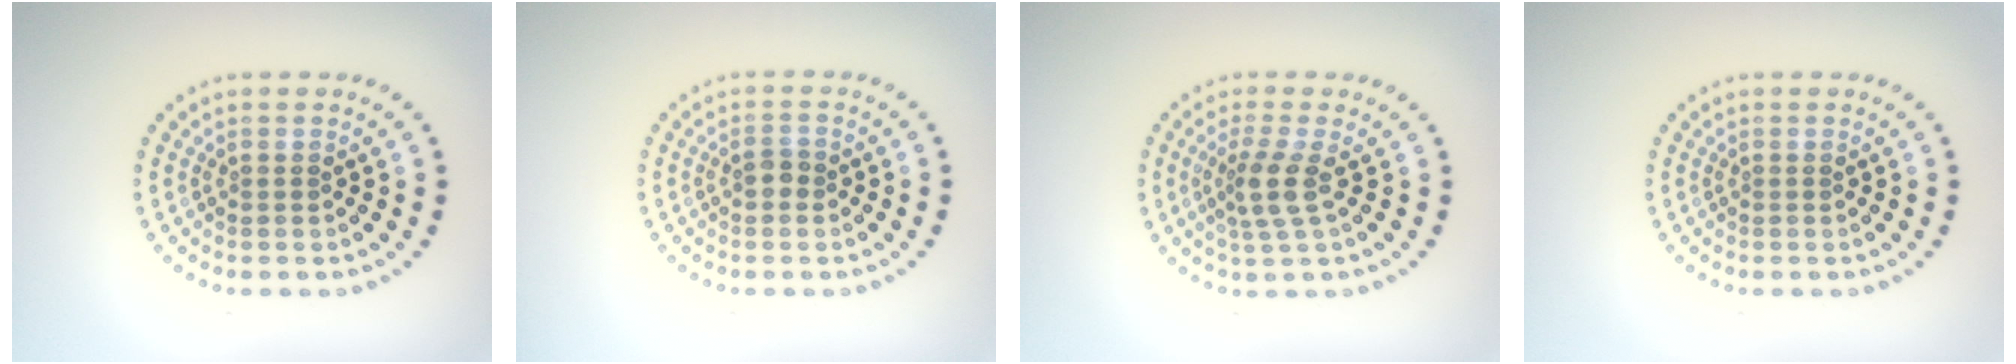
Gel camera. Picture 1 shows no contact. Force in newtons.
{"total": 1.3, "press": 1.3, "slide": 0.2}
{"total": 2.8, "press": 2.2, "slide": 1.7}
{"total": 0.0}